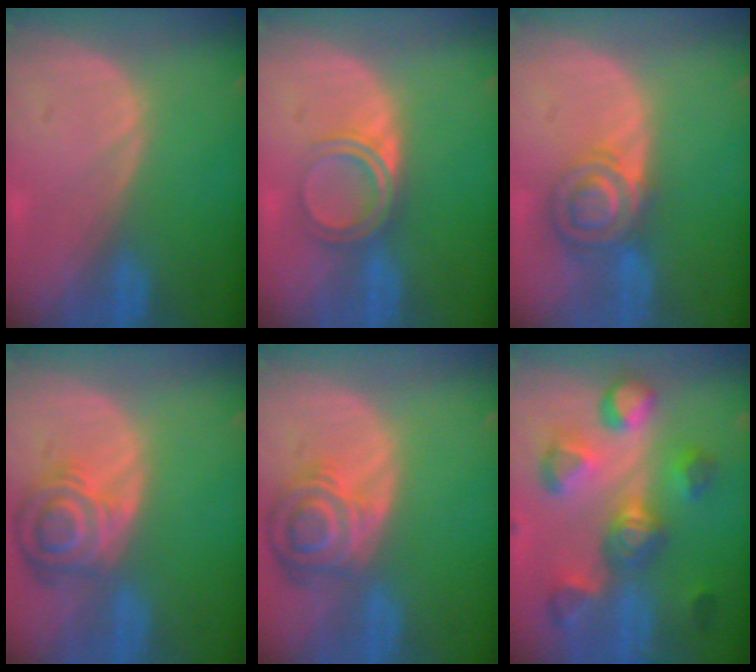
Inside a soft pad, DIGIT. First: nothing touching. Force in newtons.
{"total": 4.9, "press": 4.4, "slide": 2.2}
{"total": 7.3, "press": 6.1, "slide": 4.0}
{"total": 8.0, "press": 7.1, "slide": 3.8}
{"total": 8.0, "press": 7.1, "slide": 3.8}
{"total": 9.9, "press": 9.7, "slide": 1.9}